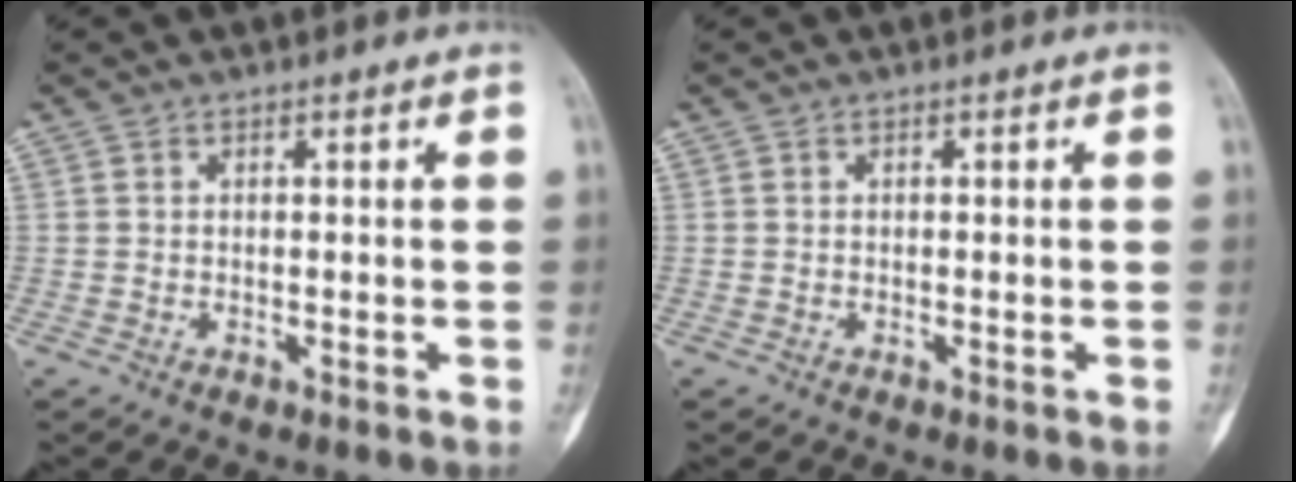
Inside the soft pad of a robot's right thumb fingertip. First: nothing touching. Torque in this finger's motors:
{"motor_torque": [-0.40, -0.07, -0.10, 0.14, 0.00]}